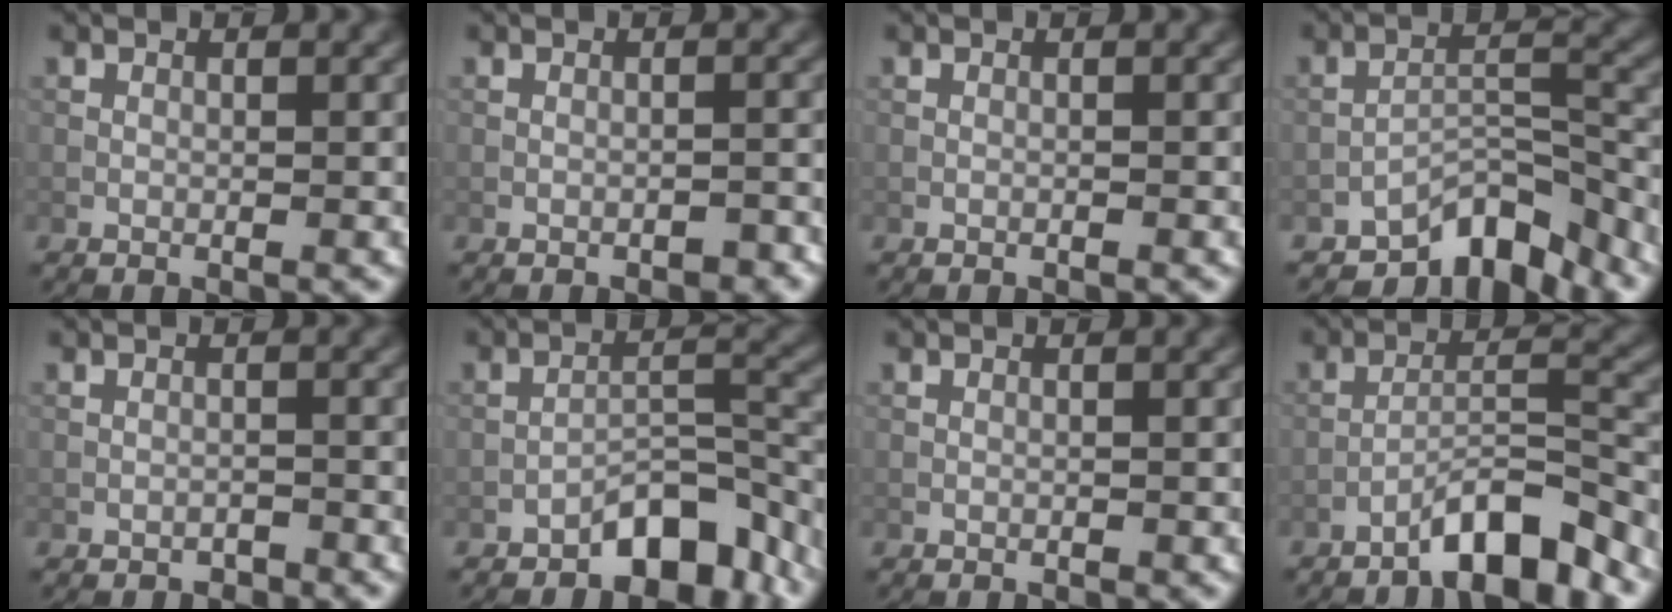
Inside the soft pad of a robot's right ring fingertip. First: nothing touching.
{"total": 1.0, "force": [-0.8, 0.4, 0.5], "torque": [-0.008, 0.003, -0.011]}
{"total": 0.0}
{"total": 6.7, "force": [-5.6, 2.3, 3.0], "torque": [-0.026, 0.004, -0.097]}
{"total": 0.8, "force": [-0.7, 0.3, 0.1], "torque": [0.000, 0.001, -0.012]}
{"total": 5.8, "force": [-4.2, 2.1, 3.5], "torque": [-0.041, 0.013, -0.068]}
{"total": 0.0}
{"total": 5.6, "force": [-4.4, 0.8, 3.4], "torque": [-0.053, 0.013, -0.078]}